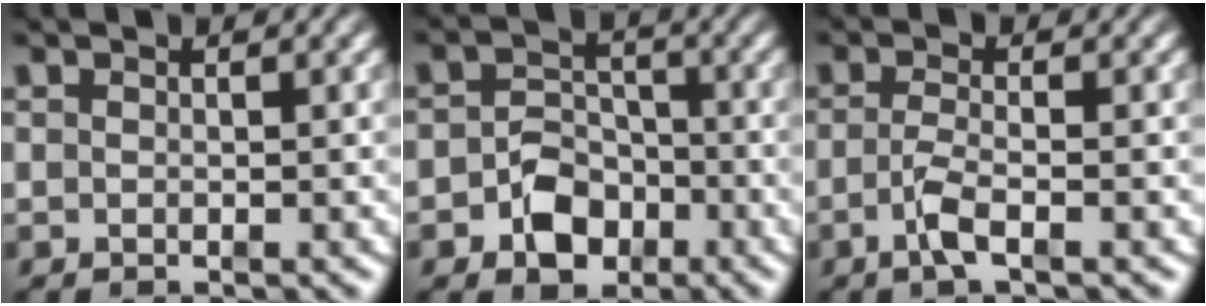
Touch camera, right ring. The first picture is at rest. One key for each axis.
{"total": 4.4, "fx": -2.1, "fy": 3.4, "fz": 1.9, "tx": -0.021, "ty": -0.015, "tz": -0.034}
{"total": 2.5, "fx": -1.5, "fy": 0.0, "fz": 2.0, "tx": -0.045, "ty": -0.014, "tz": -0.022}